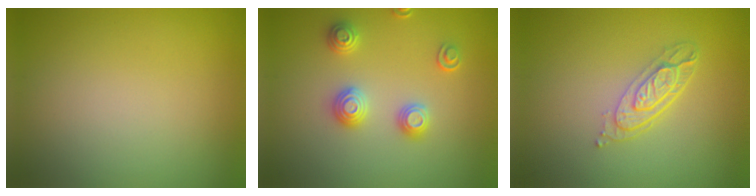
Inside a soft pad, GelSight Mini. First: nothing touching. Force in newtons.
{"total": 2.9, "press": 2.7, "slide": 1.1}
{"total": 3.4, "press": 2.6, "slide": 2.2}